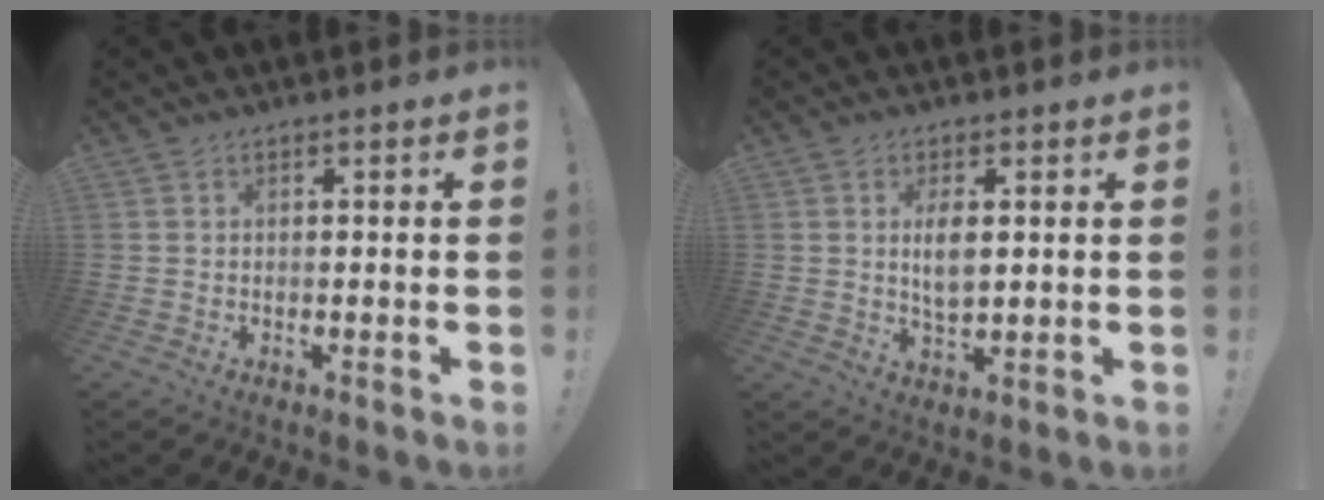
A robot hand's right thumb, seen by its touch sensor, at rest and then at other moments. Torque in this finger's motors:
{"motor_torque": [1.58, 1.46, 0.59, -0.64, 0.09]}